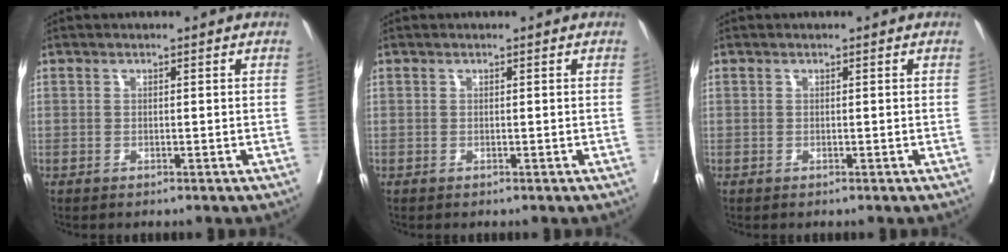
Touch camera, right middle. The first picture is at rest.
{"total": 0.0}
{"total": 0.0}